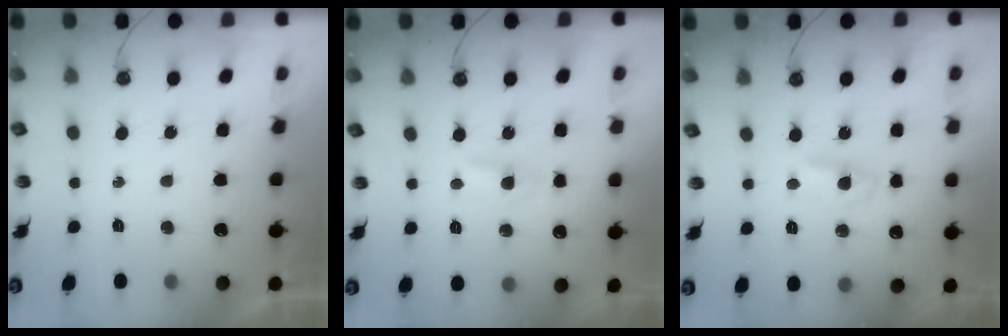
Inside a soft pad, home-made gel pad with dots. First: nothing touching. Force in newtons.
{"total": 4.8, "press": 1.8, "slide": 4.5}
{"total": 1.7, "press": 1.7, "slide": 0.2}